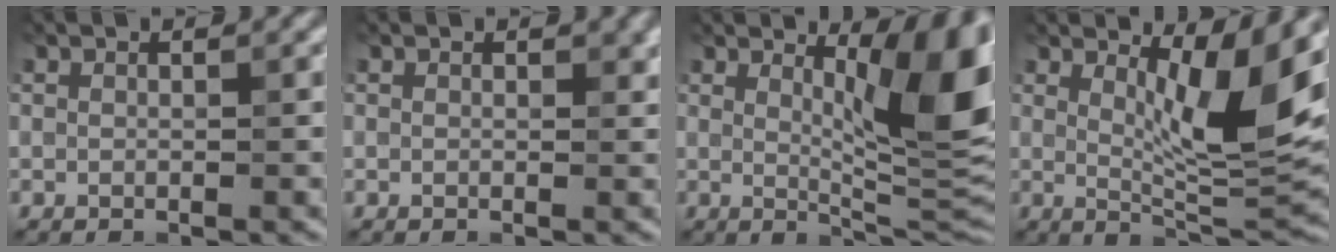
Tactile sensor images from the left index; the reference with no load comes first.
{"total": 0.7, "force": [0.2, 0.4, 0.5], "torque": [-0.003, -0.003, 0.001]}
{"total": 9.7, "force": [3.1, 2.5, 8.8], "torque": [-0.115, -0.012, 0.056]}
{"total": 7.4, "force": [2.7, 1.6, 6.7], "torque": [-0.098, -0.018, 0.047]}